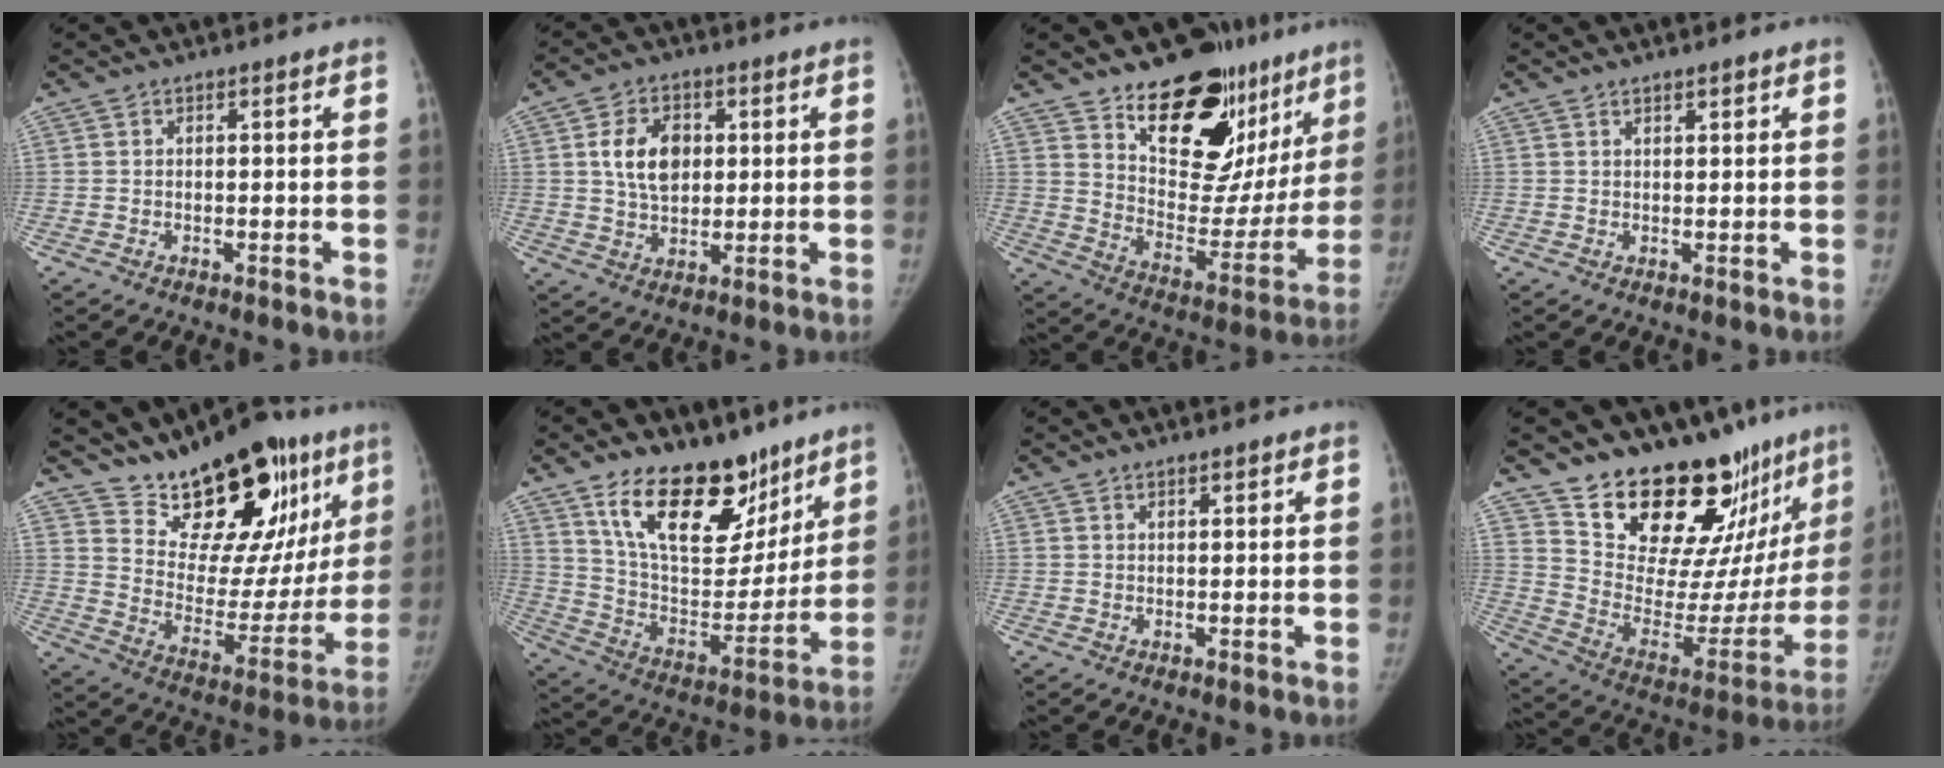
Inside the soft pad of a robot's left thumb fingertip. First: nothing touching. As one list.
[{"total": 9.1, "force": [2.0, 6.2, 6.3], "torque": [-0.087, -0.007, 0.039]}, {"total": 26.0, "force": [17.2, 13.5, 14.0], "torque": [-0.152, -0.097, 0.260]}, {"total": 1.8, "force": [1.3, 0.6, 1.1], "torque": [-0.011, -0.006, 0.020]}, {"total": 25.3, "force": [16.2, 11.9, 15.3], "torque": [-0.175, -0.074, 0.254]}, {"total": 23.8, "force": [15.2, 12.2, 13.6], "torque": [-0.163, -0.077, 0.259]}, {"total": 1.3, "force": [1.1, 0.4, 0.7], "torque": [-0.007, -0.006, 0.017]}, {"total": 26.5, "force": [21.3, 10.1, 12.1], "torque": [-0.133, -0.152, 0.315]}]